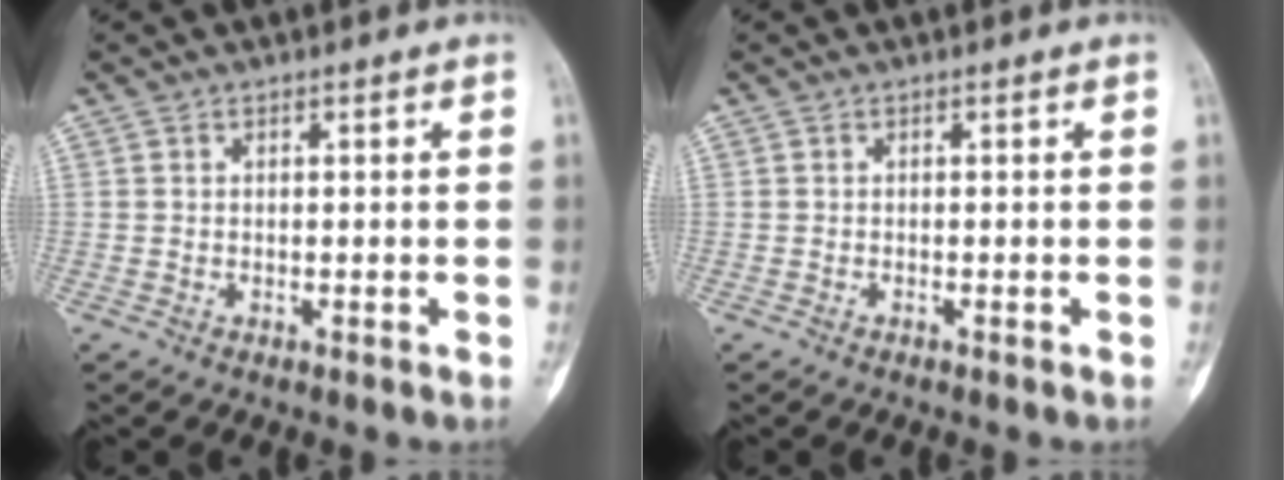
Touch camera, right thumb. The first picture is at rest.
{"total": 0.0}